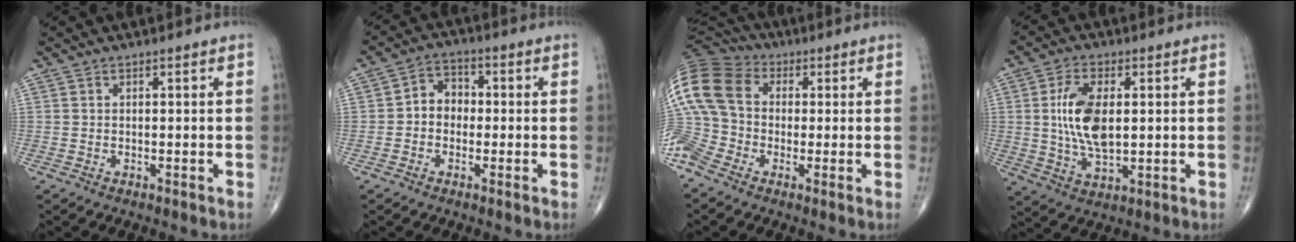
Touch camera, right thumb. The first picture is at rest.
{"total": 5.3, "force": [-0.6, 4.4, 3.0], "torque": [-0.027, 0.023, -0.023]}
{"total": 15.3, "force": [-1.6, 12.3, 8.9], "torque": [-0.218, 0.040, -0.045]}
{"total": 11.0, "force": [1.3, 5.5, 9.4], "torque": [-0.180, -0.008, 0.028]}